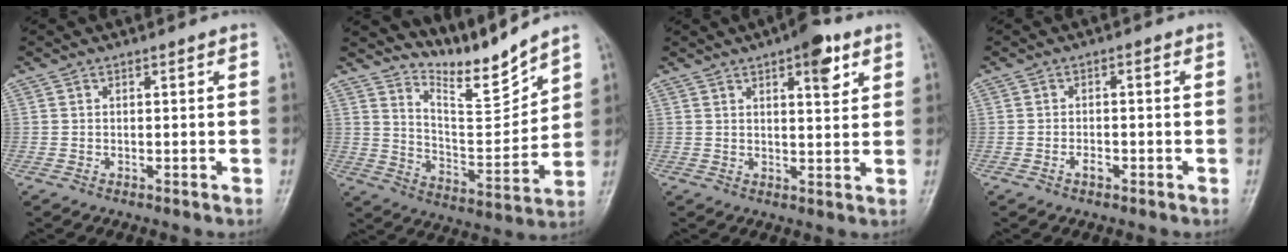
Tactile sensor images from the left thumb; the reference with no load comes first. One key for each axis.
{"total": 10.2, "fx": 9.8, "fy": 0.6, "fz": 2.8, "tx": -0.026, "ty": -0.087, "tz": 0.189}
{"total": 7.1, "fx": 3.7, "fy": 2.5, "fz": 5.4, "tx": -0.055, "ty": -0.012, "tz": 0.046}
{"total": 2.1, "fx": -1.1, "fy": 1.2, "fz": 1.3, "tx": -0.016, "ty": 0.013, "tz": -0.022}